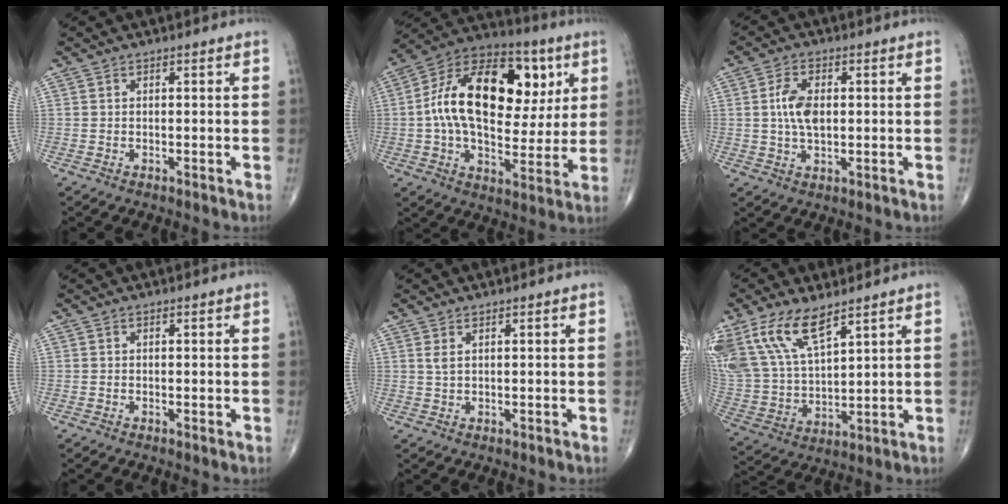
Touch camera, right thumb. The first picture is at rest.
{"total": 25.1, "force": [5.2, 14.7, 19.7], "torque": [-0.304, 0.013, 0.075]}
{"total": 6.4, "force": [0.7, 3.5, 5.4], "torque": [-0.107, 0.001, 0.012]}
{"total": 0.0}
{"total": 1.4, "force": [0.7, 0.3, 1.1], "torque": [-0.028, 0.002, 0.020]}
{"total": 16.2, "force": [9.7, 6.8, 11.0], "torque": [-0.227, -0.033, 0.204]}